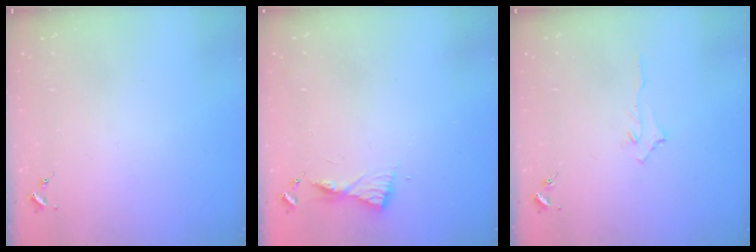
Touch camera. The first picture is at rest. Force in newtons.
{"total": 5.6, "press": 5.6, "slide": 0.5}
{"total": 2.9, "press": 2.9, "slide": 0.4}